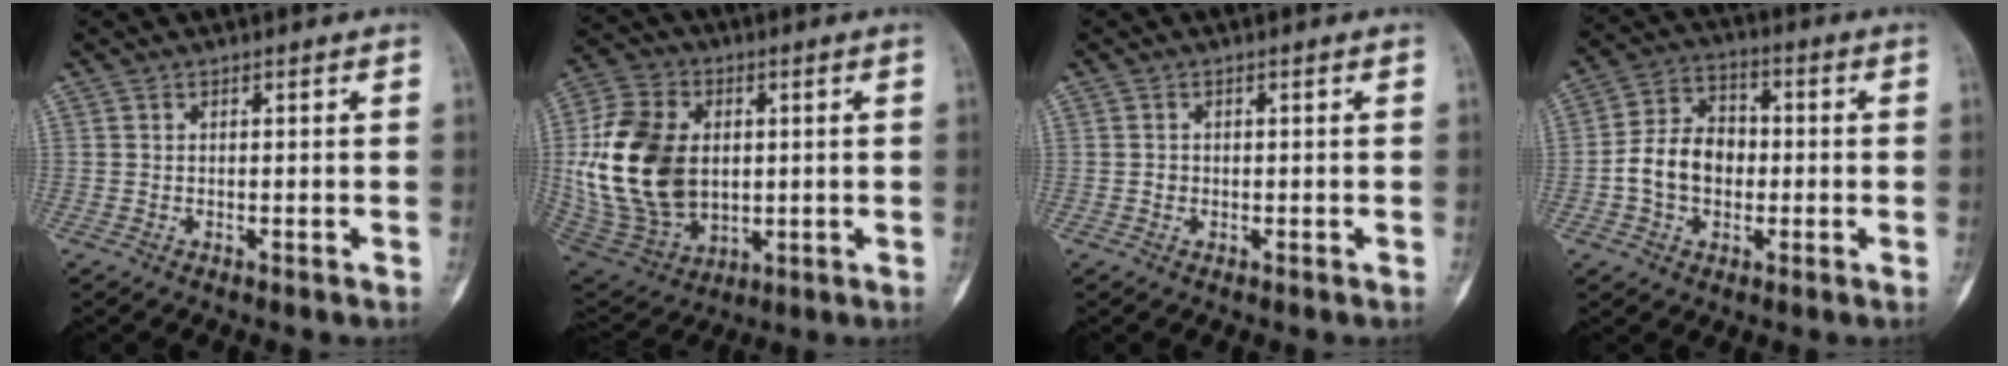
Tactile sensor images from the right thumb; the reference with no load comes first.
{"total": 21.7, "force": [1.4, 15.3, 15.3], "torque": [-0.293, -0.006, 0.043]}
{"total": 0.8, "force": [-0.2, 0.7, 0.1], "torque": [0.006, 0.004, -0.004]}
{"total": 10.6, "force": [-1.3, 8.1, 6.8], "torque": [-0.099, 0.032, -0.032]}